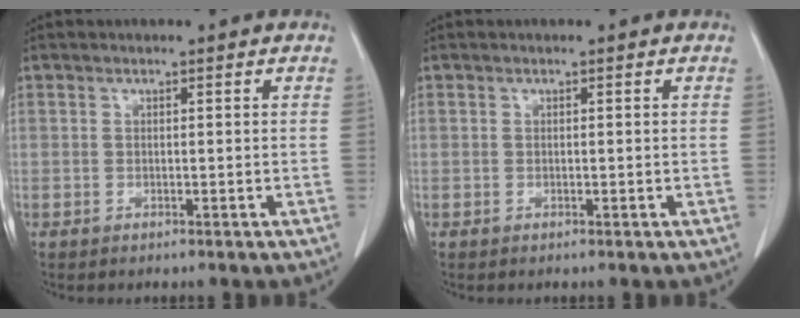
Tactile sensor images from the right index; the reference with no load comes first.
{"total": 0.0}